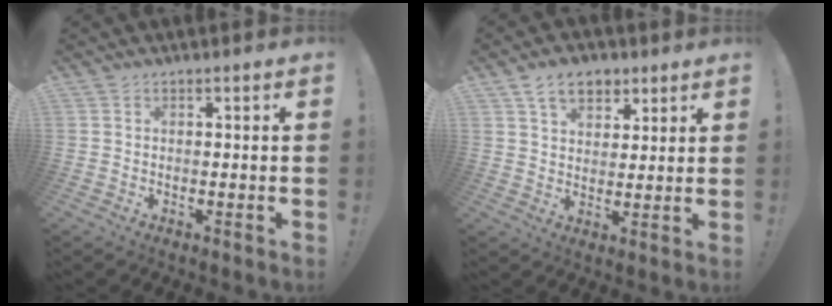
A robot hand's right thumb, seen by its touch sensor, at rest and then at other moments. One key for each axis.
{"total": 8.9, "fx": 5.1, "fy": 5.9, "fz": 4.4, "tx": -0.072, "ty": -0.012, "tz": 0.098}